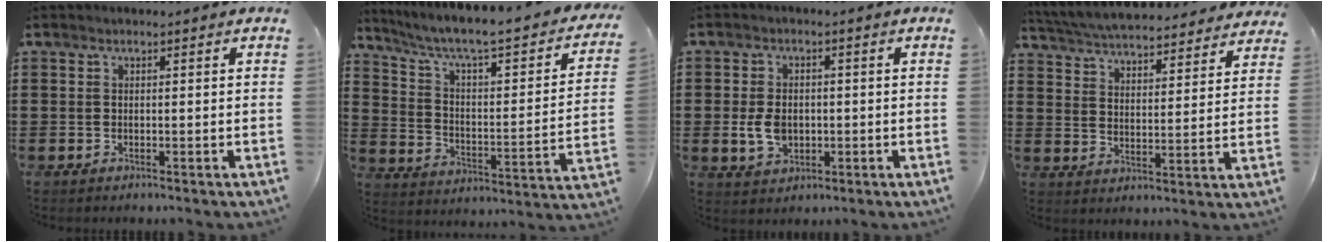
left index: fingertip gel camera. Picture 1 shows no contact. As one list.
[{"total": 5.3, "force": [3.7, 0.6, 3.8], "torque": [-0.090, -0.039, 0.052]}, {"total": 4.9, "force": [-0.5, 3.4, 3.5], "torque": [-0.082, 0.002, -0.012]}, {"total": 5.3, "force": [5.2, 0.0, 0.9], "torque": [-0.044, -0.038, 0.089]}]